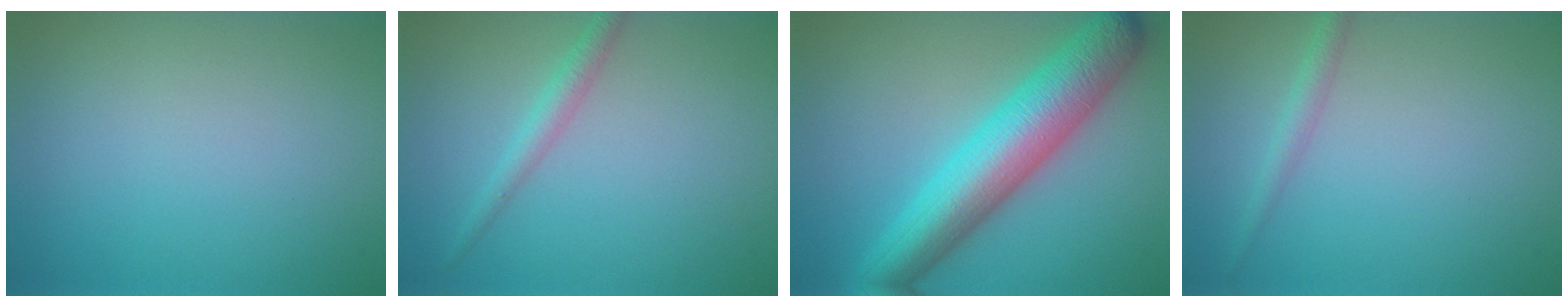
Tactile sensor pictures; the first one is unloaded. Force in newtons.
{"total": 1.9, "press": 1.9, "slide": 0.0}
{"total": 8.9, "press": 8.9, "slide": 0.1}
{"total": 1.6, "press": 1.5, "slide": 0.2}